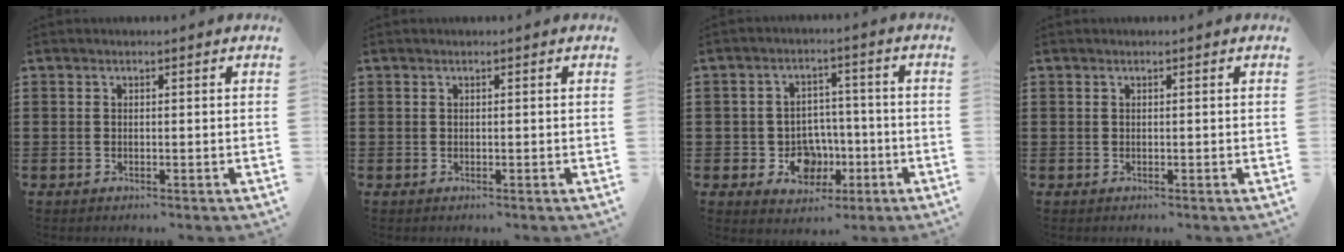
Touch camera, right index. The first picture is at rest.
{"total": 0.0}
{"total": 6.2, "force": [-2.0, 5.3, 2.6], "torque": [-0.040, 0.011, -0.034]}
{"total": 0.0}